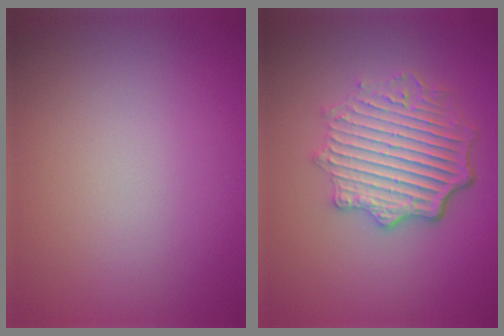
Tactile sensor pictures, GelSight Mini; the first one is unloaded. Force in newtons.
{"total": 6.1, "press": 4.6, "slide": 4.0}